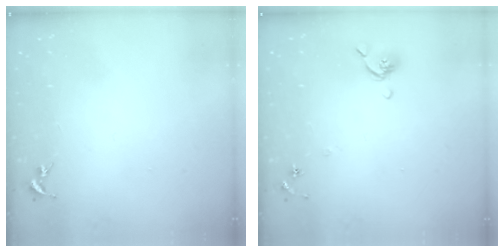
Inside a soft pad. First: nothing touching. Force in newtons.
{"total": 5.4, "press": 5.3, "slide": 1.1}